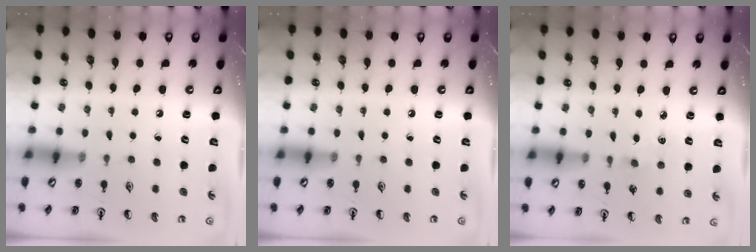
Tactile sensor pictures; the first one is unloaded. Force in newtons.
{"total": 0.0}
{"total": 2.9, "press": 2.9, "slide": 0.3}